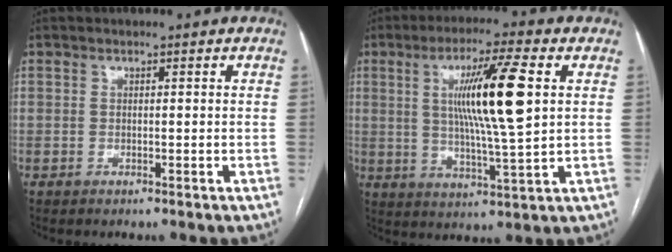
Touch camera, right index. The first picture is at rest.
{"total": 13.1, "force": [3.0, -0.1, 12.7], "torque": [-0.227, -0.002, 0.052]}